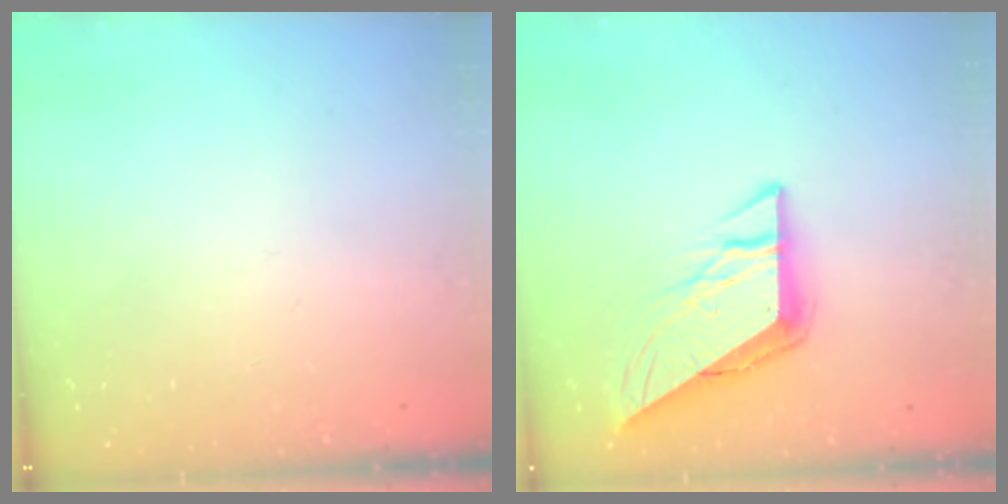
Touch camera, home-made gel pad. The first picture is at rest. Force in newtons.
{"total": 9.8, "press": 9.8, "slide": 0.6}